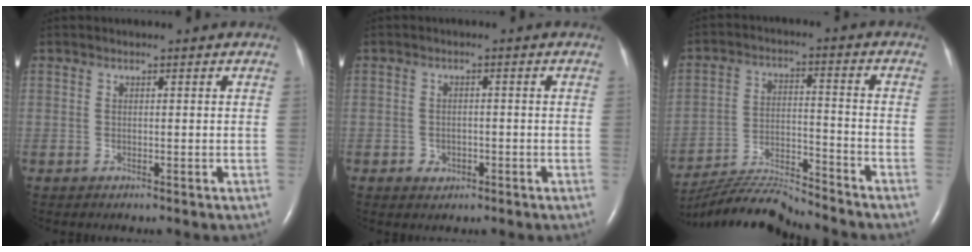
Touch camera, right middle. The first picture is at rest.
{"total": 2.0, "force": [-0.9, 1.6, 0.7], "torque": [-0.011, 0.006, -0.007]}
{"total": 11.4, "force": [-11.2, -0.8, 1.7], "torque": [-0.034, 0.008, -0.204]}